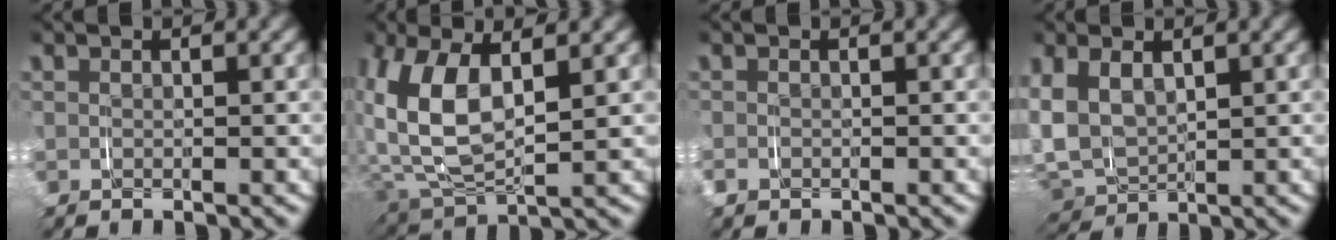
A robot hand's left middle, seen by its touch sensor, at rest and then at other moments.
{"total": 8.3, "force": [1.6, 5.1, 6.4], "torque": [-0.177, -0.010, 0.041]}
{"total": 1.7, "force": [-0.9, 1.4, 0.5], "torque": [-0.018, -0.007, -0.016]}
{"total": 9.6, "force": [0.2, 8.3, 4.7], "torque": [-0.159, -0.029, 0.010]}